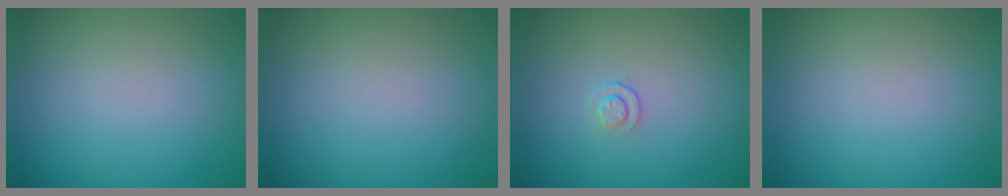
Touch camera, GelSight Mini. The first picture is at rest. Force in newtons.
{"total": 0.0}
{"total": 0.9, "press": 0.6, "slide": 0.7}
{"total": 0.0}